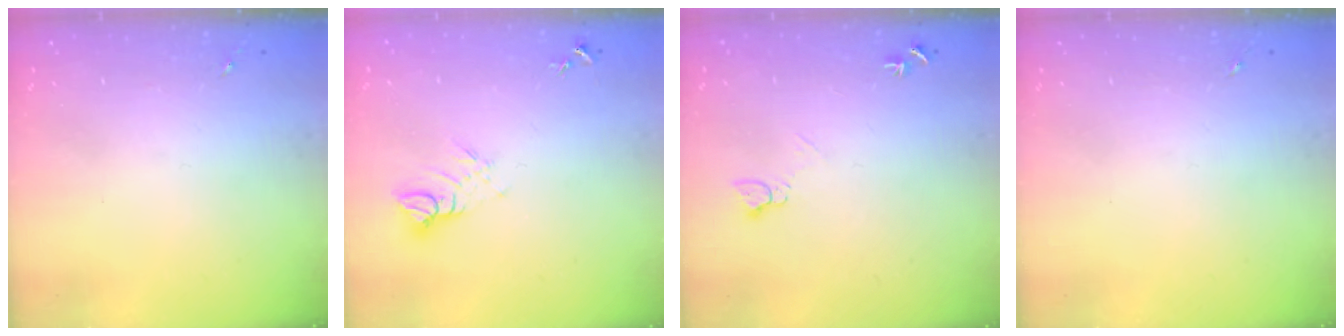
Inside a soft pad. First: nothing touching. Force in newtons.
{"total": 6.6, "press": 6.6, "slide": 0.5}
{"total": 5.1, "press": 5.1, "slide": 0.6}
{"total": 0.0}